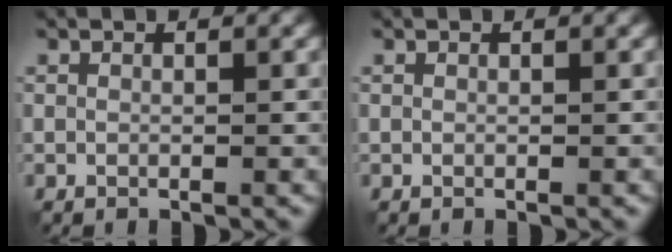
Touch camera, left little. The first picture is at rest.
{"total": 0.0}